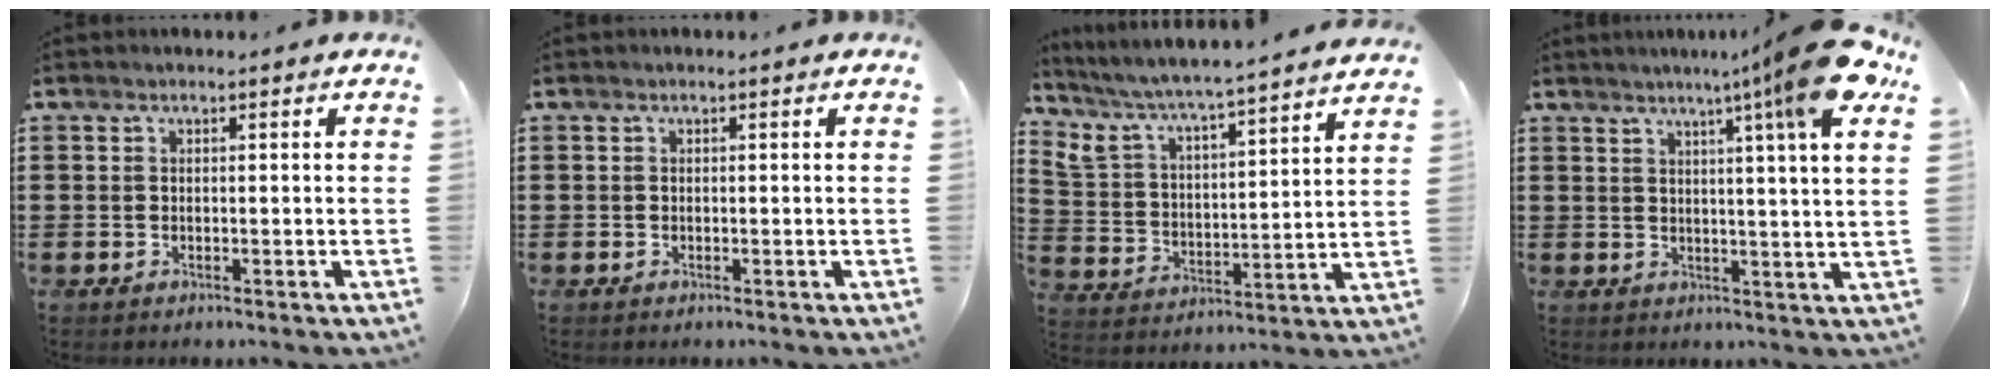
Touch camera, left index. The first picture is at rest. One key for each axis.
{"total": 0.0}
{"total": 4.4, "fx": 4.3, "fy": 0.2, "fz": 1.0, "tx": -0.047, "ty": -0.042, "tz": 0.063}
{"total": 10.8, "fx": 6.2, "fy": -1.4, "fz": 8.6, "tx": -0.148, "ty": -0.018, "tz": 0.094}